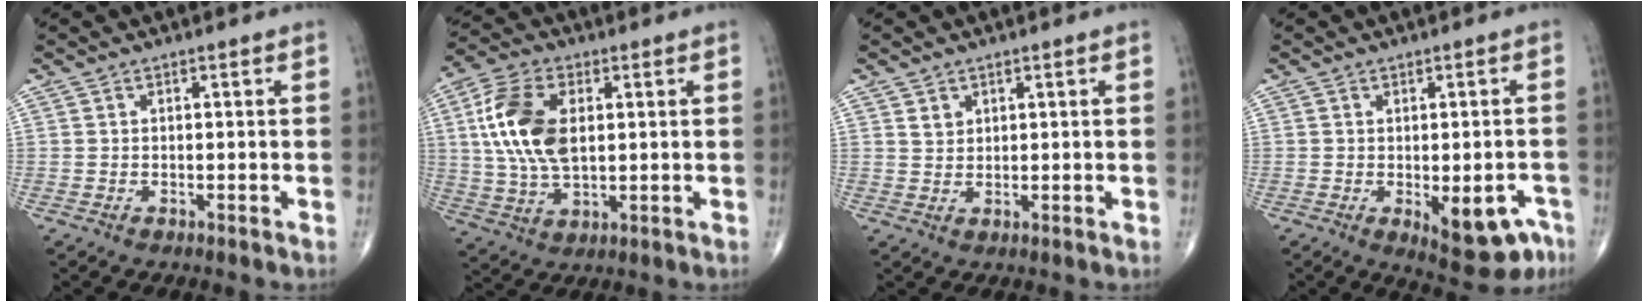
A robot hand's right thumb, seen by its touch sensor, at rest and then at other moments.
{"total": 14.0, "force": [2.4, 7.8, 11.3], "torque": [-0.229, 0.002, 0.046]}
{"total": 1.9, "force": [1.1, 1.4, 0.7], "torque": [-0.001, -0.008, 0.020]}
{"total": 10.3, "force": [-4.2, 4.6, 8.2], "torque": [-0.077, 0.010, -0.045]}